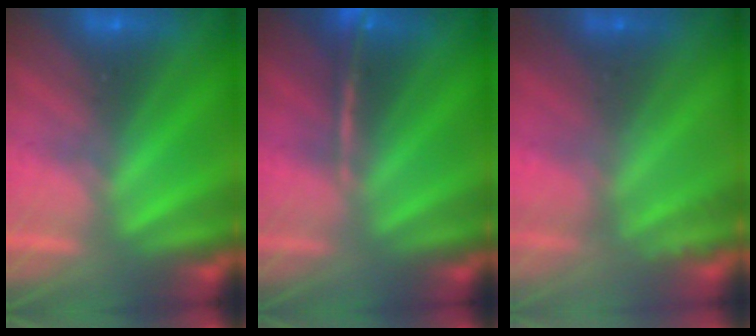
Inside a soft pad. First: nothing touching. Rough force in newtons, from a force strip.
{"total": 2.4}
{"total": 2.2}